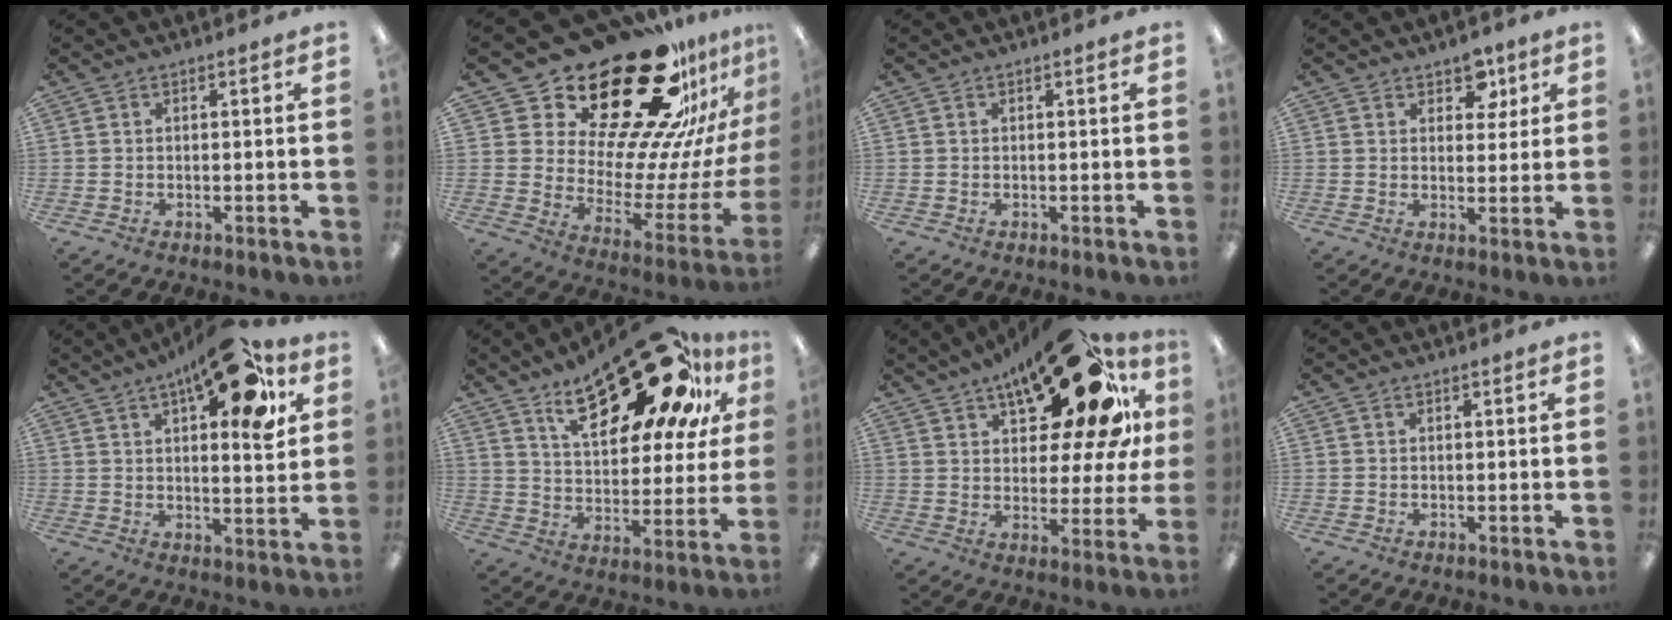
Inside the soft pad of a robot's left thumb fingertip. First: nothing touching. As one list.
[{"total": 32.4, "force": [24.0, 12.8, 17.5], "torque": [-0.235, -0.192, 0.431]}, {"total": 0.0}, {"total": 6.0, "force": [3.8, 3.8, 2.5], "torque": [-0.013, -0.017, 0.063]}, {"total": 15.4, "force": [9.0, 4.5, 11.7], "torque": [-0.161, -0.048, 0.137]}, {"total": 26.1, "force": [16.7, 10.5, 17.0], "torque": [-0.248, -0.095, 0.275]}, {"total": 24.8, "force": [14.4, 9.5, 17.9], "torque": [-0.246, -0.088, 0.227]}, {"total": 0.0}]